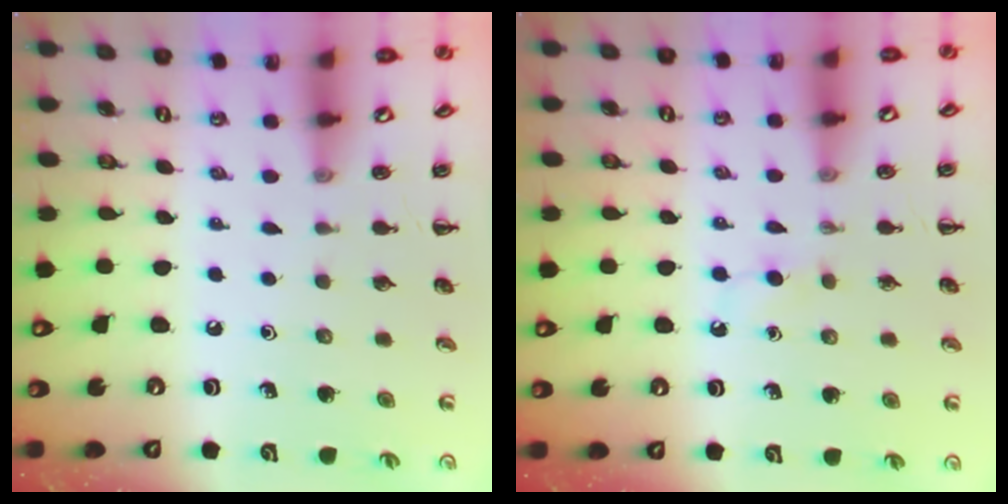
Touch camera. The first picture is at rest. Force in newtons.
{"total": 2.7, "press": 2.5, "slide": 1.0}